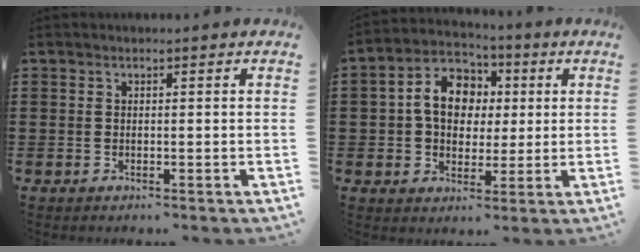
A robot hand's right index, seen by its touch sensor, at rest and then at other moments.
{"total": 8.9, "force": [1.1, 6.8, 5.7], "torque": [-0.120, 0.017, 0.016]}